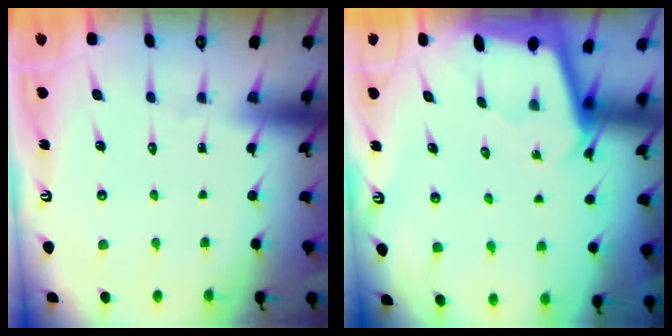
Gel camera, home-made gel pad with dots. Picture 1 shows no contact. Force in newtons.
{"total": 1.7, "press": 1.7, "slide": 0.1}